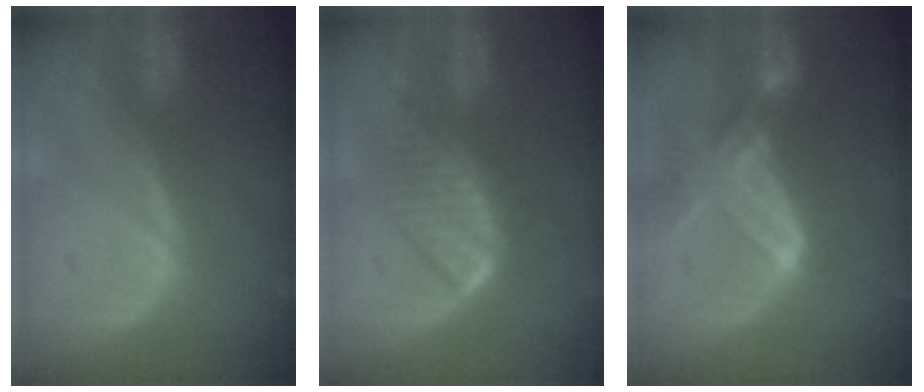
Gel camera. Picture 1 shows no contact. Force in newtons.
{"total": 6.7, "press": 5.8, "slide": 3.3}
{"total": 7.7, "press": 6.8, "slide": 3.5}